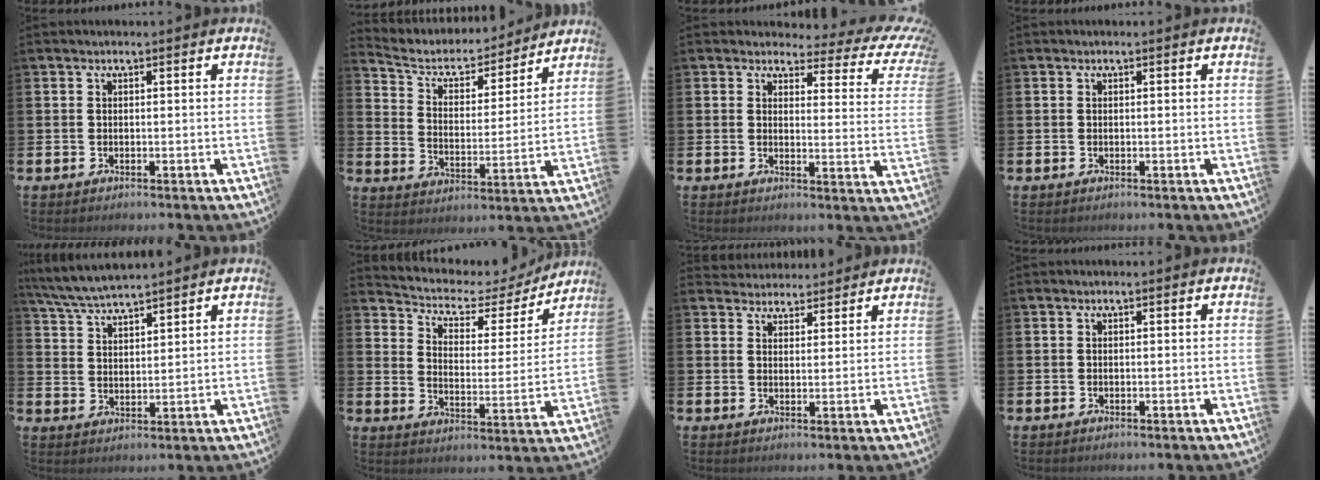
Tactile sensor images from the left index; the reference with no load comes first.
{"total": 6.0, "force": [5.4, 2.3, 1.3], "torque": [-0.057, -0.045, 0.089]}
{"total": 3.3, "force": [2.5, 1.7, 1.3], "torque": [-0.022, -0.031, 0.032]}
{"total": 0.0}
{"total": 5.3, "force": [5.2, 0.3, 1.1], "torque": [-0.046, -0.022, 0.095]}
{"total": 4.7, "force": [4.0, 2.2, 1.2], "torque": [-0.053, -0.031, 0.058]}
{"total": 3.4, "force": [3.2, 1.0, -0.4], "torque": [-0.003, -0.015, 0.059]}
{"total": 0.0}